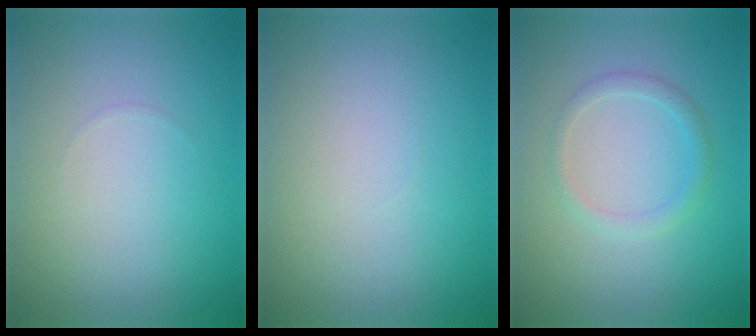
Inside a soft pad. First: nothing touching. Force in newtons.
{"total": 0.0}
{"total": 1.6, "press": 1.6, "slide": 0.0}